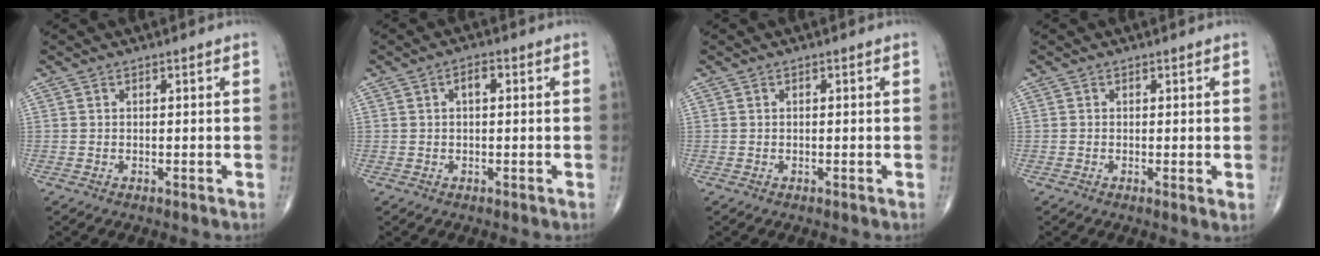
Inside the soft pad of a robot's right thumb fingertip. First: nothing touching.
{"total": 2.4, "force": [0.6, 1.2, 2.1], "torque": [-0.032, 0.008, 0.008]}
{"total": 0.0}
{"total": 1.4, "force": [0.1, 0.3, 1.4], "torque": [-0.024, -0.006, -0.003]}